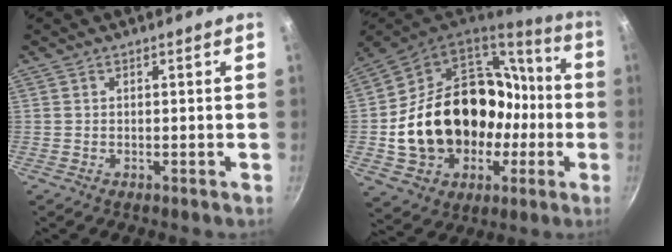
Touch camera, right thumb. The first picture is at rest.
{"total": 29.2, "force": [-2.6, 22.2, 18.8], "torque": [-0.296, 0.060, -0.009]}